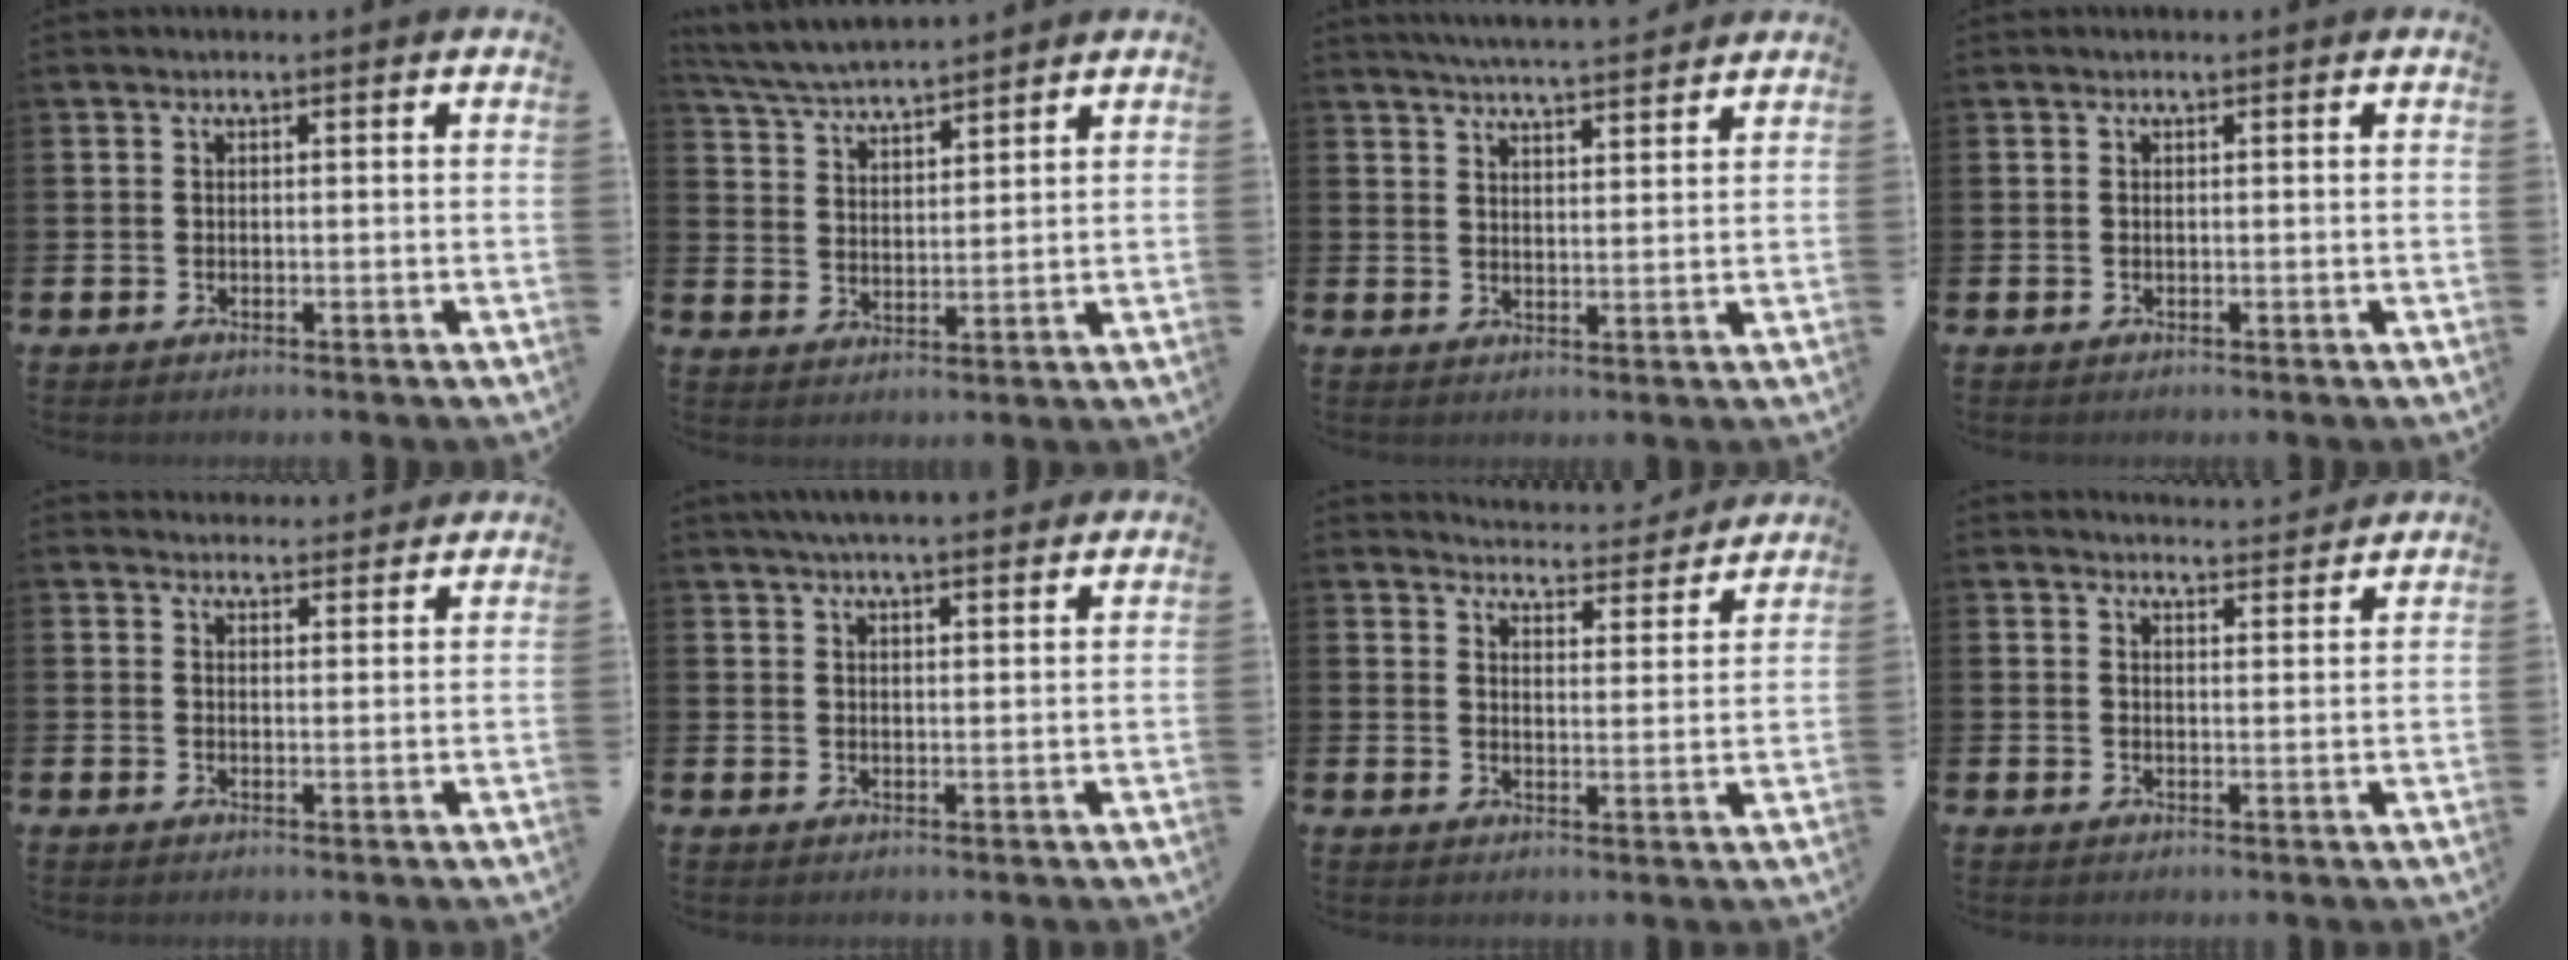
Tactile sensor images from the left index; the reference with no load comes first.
{"total": 5.3, "force": [5.2, 0.3, 0.7], "torque": [-0.037, -0.030, 0.094]}
{"total": 5.0, "force": [4.9, -0.2, 0.6], "torque": [-0.021, -0.027, 0.088]}
{"total": 0.0}
{"total": 3.0, "force": [2.9, 0.7, -0.2], "torque": [0.009, -0.018, 0.052]}
{"total": 4.0, "force": [3.8, 0.2, 1.1], "torque": [-0.029, -0.010, 0.069]}
{"total": 4.4, "force": [4.4, 0.5, 0.0], "torque": [-0.007, -0.039, 0.074]}
{"total": 3.5, "force": [3.5, 0.2, -0.1], "torque": [0.003, -0.025, 0.061]}